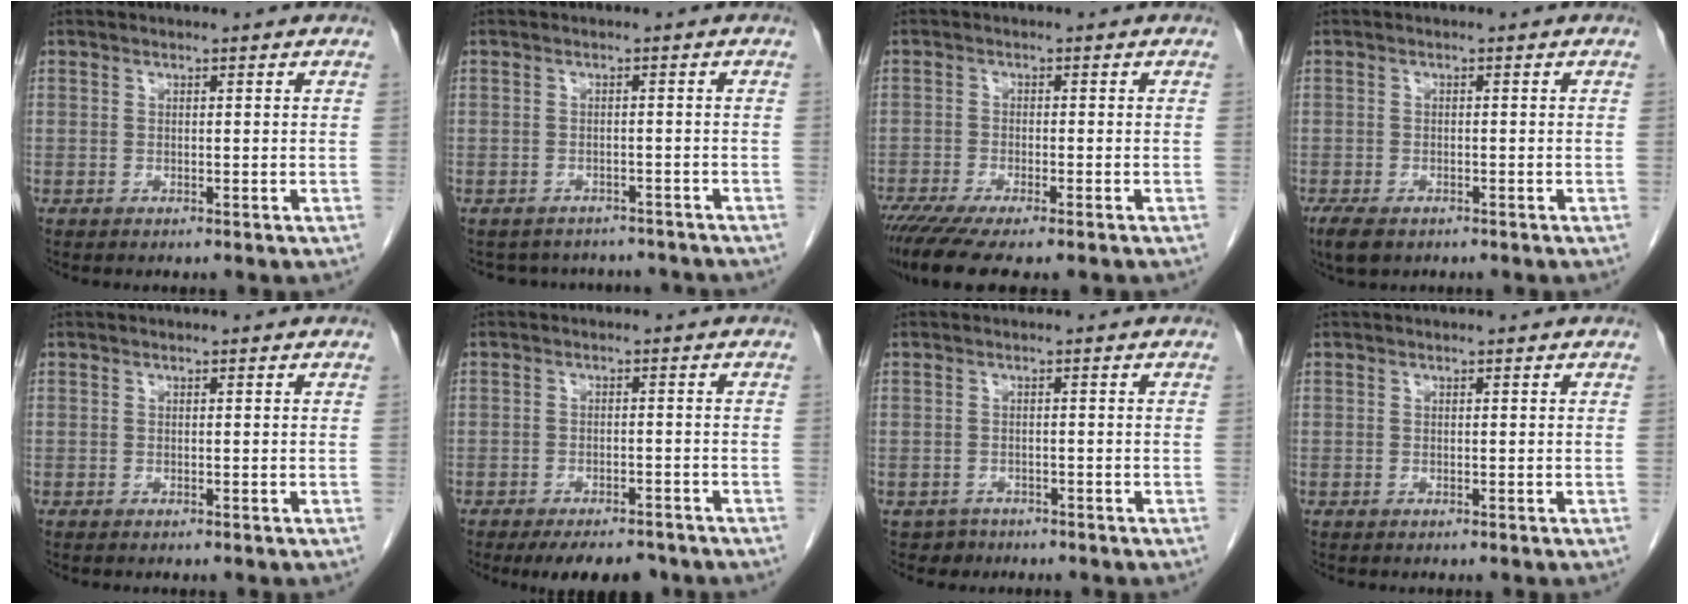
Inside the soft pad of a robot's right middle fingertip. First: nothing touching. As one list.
[{"total": 8.4, "force": [-7.7, 3.3, 1.0], "torque": [-0.012, 0.017, -0.083]}, {"total": 9.9, "force": [-7.6, 1.4, 6.1], "torque": [-0.094, -0.017, -0.122]}, {"total": 4.4, "force": [-3.0, 2.1, 2.4], "torque": [-0.047, -0.009, -0.045]}, {"total": 0.0}, {"total": 7.9, "force": [-6.5, 3.0, 3.2], "torque": [-0.037, -0.005, -0.089]}, {"total": 1.9, "force": [-1.3, 1.3, -0.4], "torque": [0.003, 0.007, -0.020]}, {"total": 0.0}]